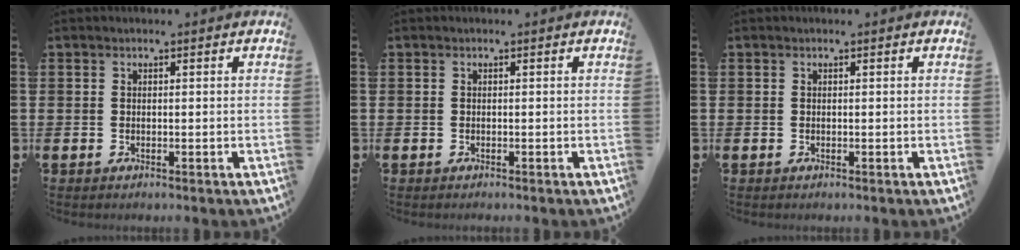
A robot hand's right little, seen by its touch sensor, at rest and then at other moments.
{"total": 0.0}
{"total": 0.0}